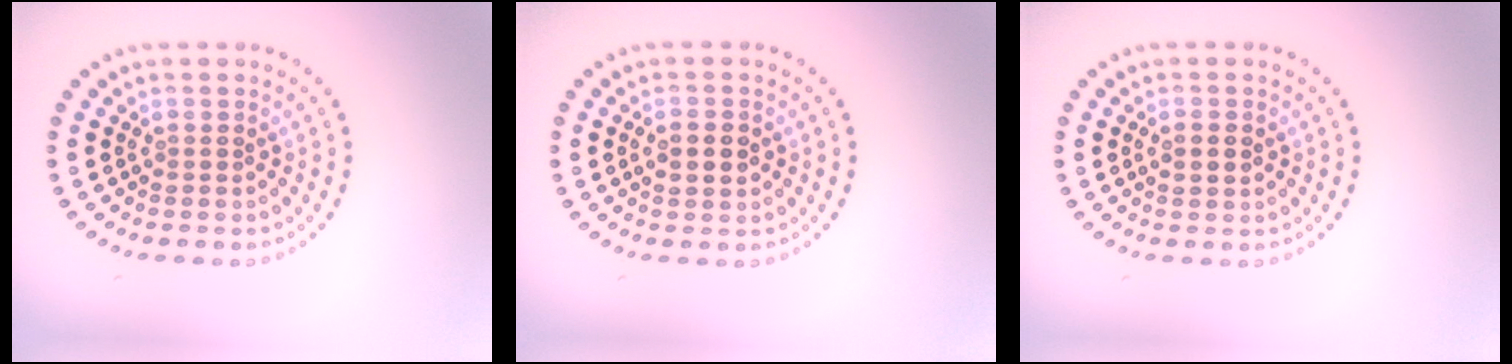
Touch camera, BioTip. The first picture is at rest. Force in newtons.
{"total": 2.6, "press": 2.6, "slide": 0.2}
{"total": 1.4, "press": 1.4, "slide": 0.1}